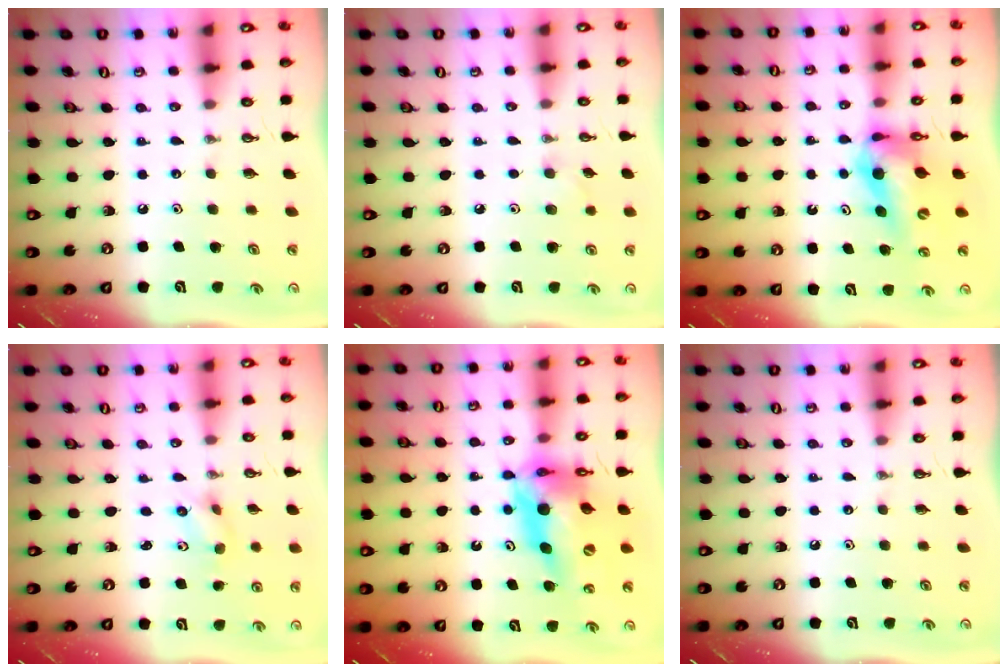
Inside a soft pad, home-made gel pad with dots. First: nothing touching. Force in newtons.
{"total": 6.2, "press": 5.7, "slide": 2.7}
{"total": 11.1, "press": 11.0, "slide": 1.0}
{"total": 2.8, "press": 2.6, "slide": 1.1}
{"total": 18.1, "press": 18.1, "slide": 1.5}
{"total": 0.0}